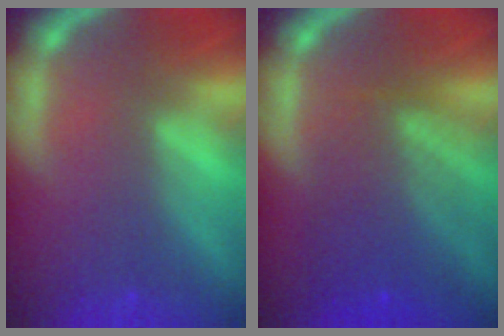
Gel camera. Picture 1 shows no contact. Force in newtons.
{"total": 6.5}